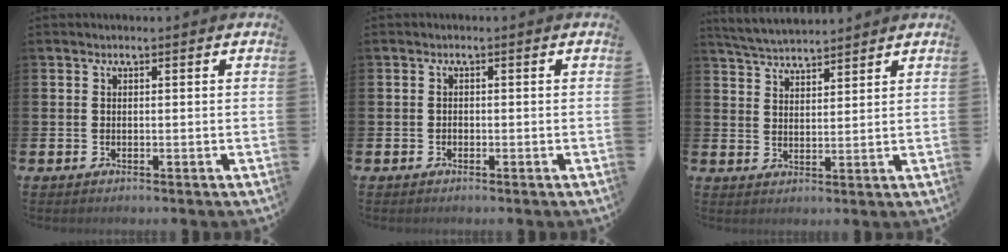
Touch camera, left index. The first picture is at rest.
{"total": 0.5, "force": [-0.3, 0.4, 0.0], "torque": [-0.006, 0.004, -0.008]}
{"total": 4.6, "force": [4.6, 0.4, 0.4], "torque": [-0.028, -0.021, 0.083]}